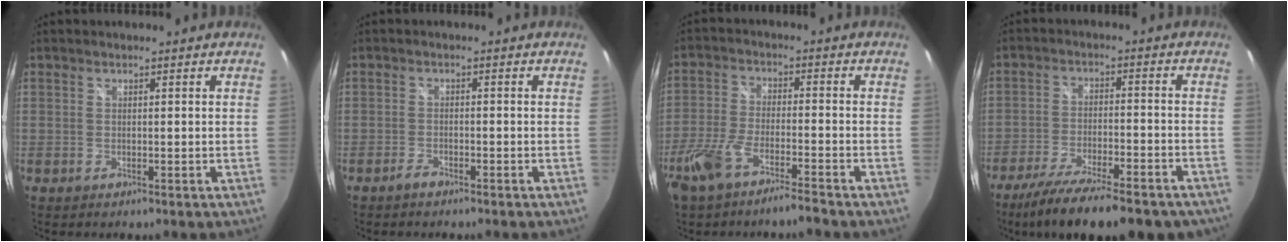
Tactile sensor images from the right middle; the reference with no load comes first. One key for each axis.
{"total": 1.8, "fx": -1.6, "fy": 0.5, "fz": 0.6, "tx": -0.018, "ty": 0.000, "tz": -0.033}
{"total": 8.2, "fx": -6.2, "fy": 1.4, "fz": 5.1, "tx": -0.125, "ty": -0.008, "tz": -0.120}
{"total": 20.8, "fx": -16.7, "fy": 5.4, "fz": 11.3, "tx": -0.204, "ty": -0.045, "tz": -0.243}